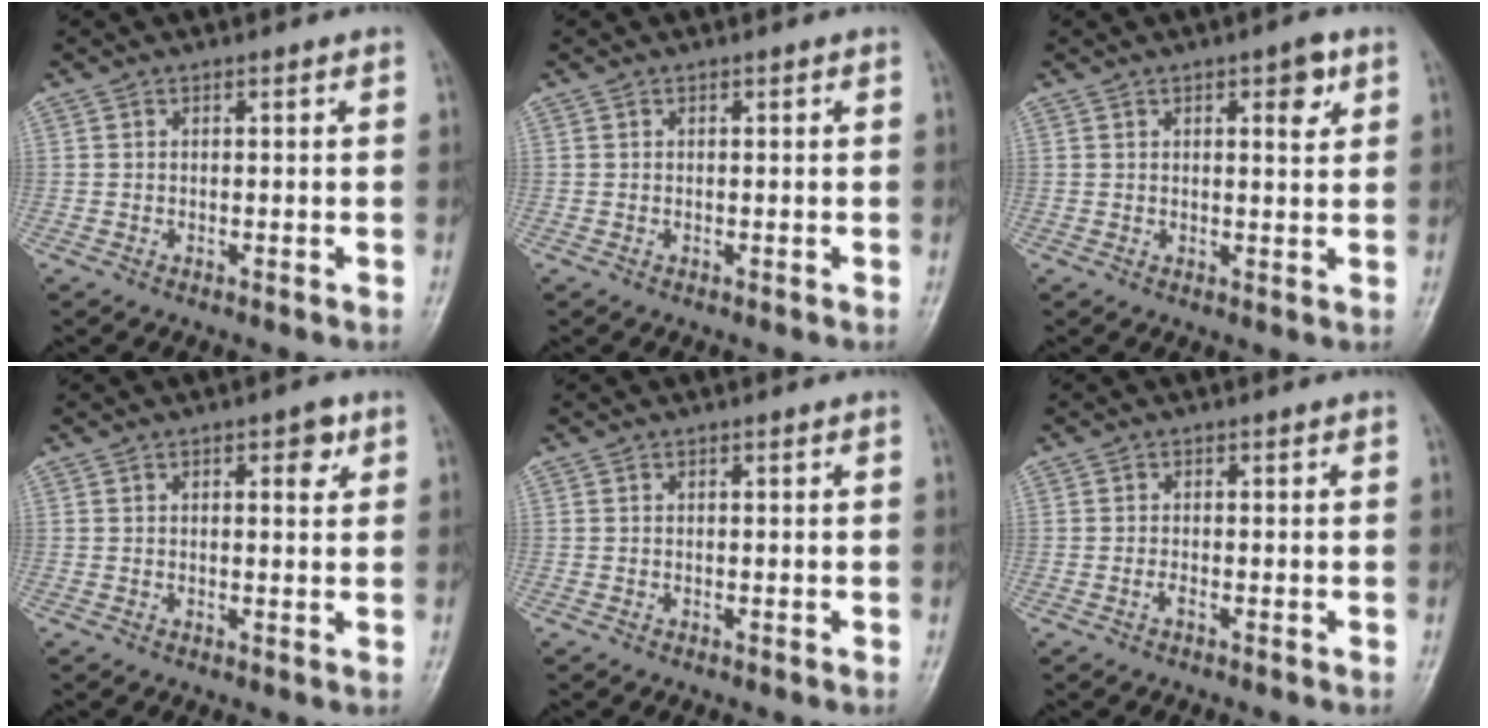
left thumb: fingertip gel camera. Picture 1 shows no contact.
{"total": 0.0}
{"total": 4.4, "force": [2.1, 1.6, 3.5], "torque": [-0.037, -0.008, 0.027]}
{"total": 3.4, "force": [1.6, 1.5, 2.6], "torque": [-0.023, -0.004, 0.018]}
{"total": 0.0}
{"total": 1.2, "force": [-0.7, 0.4, 1.0], "torque": [-0.024, 0.002, -0.016]}